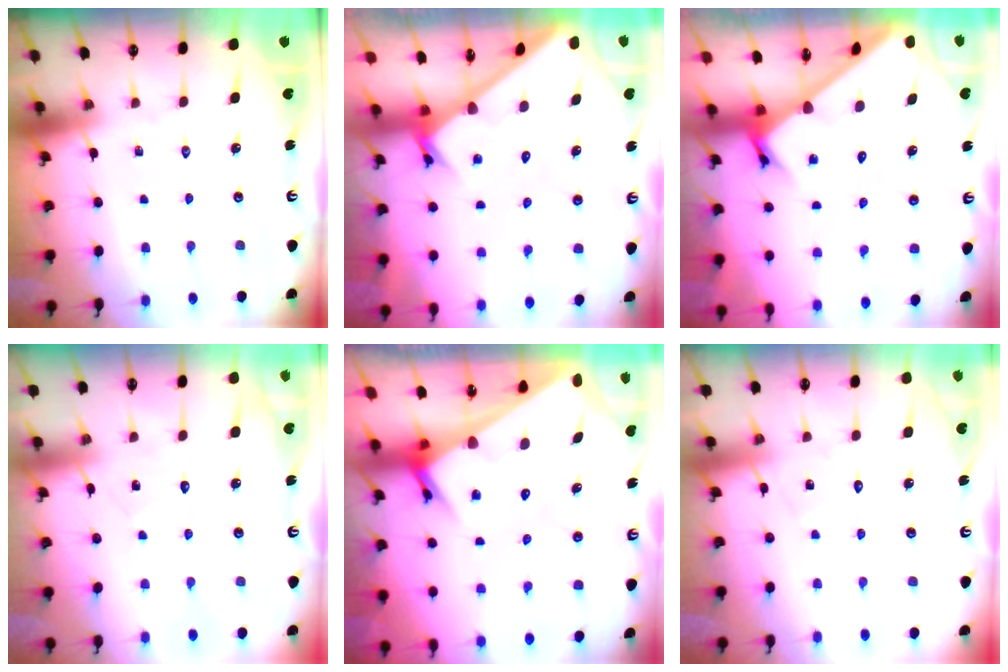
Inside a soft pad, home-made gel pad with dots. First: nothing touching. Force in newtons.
{"total": 2.4, "press": 2.4, "slide": 0.1}
{"total": 2.9, "press": 2.9, "slide": 0.2}
{"total": 6.7, "press": 6.7, "slide": 0.4}
{"total": 3.6, "press": 3.6, "slide": 0.2}
{"total": 5.3, "press": 5.3, "slide": 0.4}